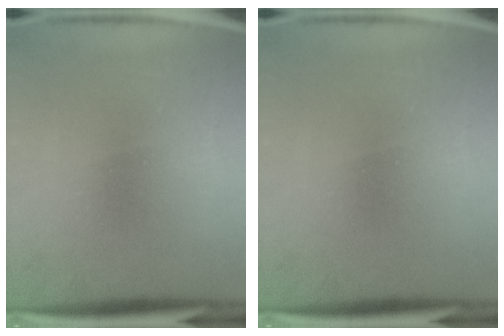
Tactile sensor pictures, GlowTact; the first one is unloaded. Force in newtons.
{"total": 0.0}